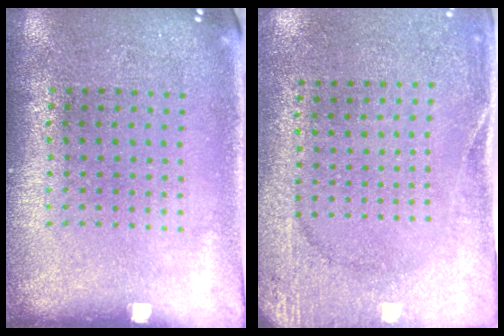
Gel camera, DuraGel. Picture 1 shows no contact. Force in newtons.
{"total": 2.7, "press": 2.3, "slide": 1.3}